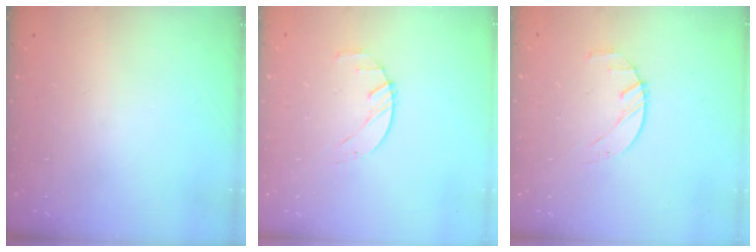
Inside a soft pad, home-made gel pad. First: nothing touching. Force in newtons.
{"total": 2.5, "press": 2.5, "slide": 0.4}
{"total": 2.5, "press": 2.5, "slide": 0.4}